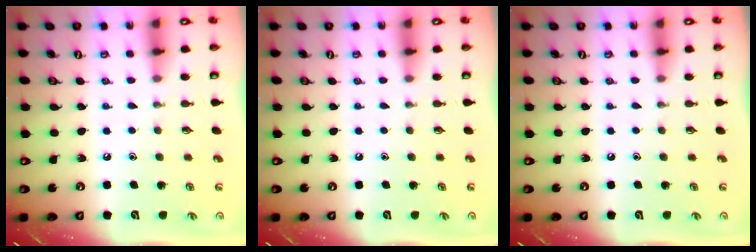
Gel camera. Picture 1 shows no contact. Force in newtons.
{"total": 0.0}
{"total": 0.0}